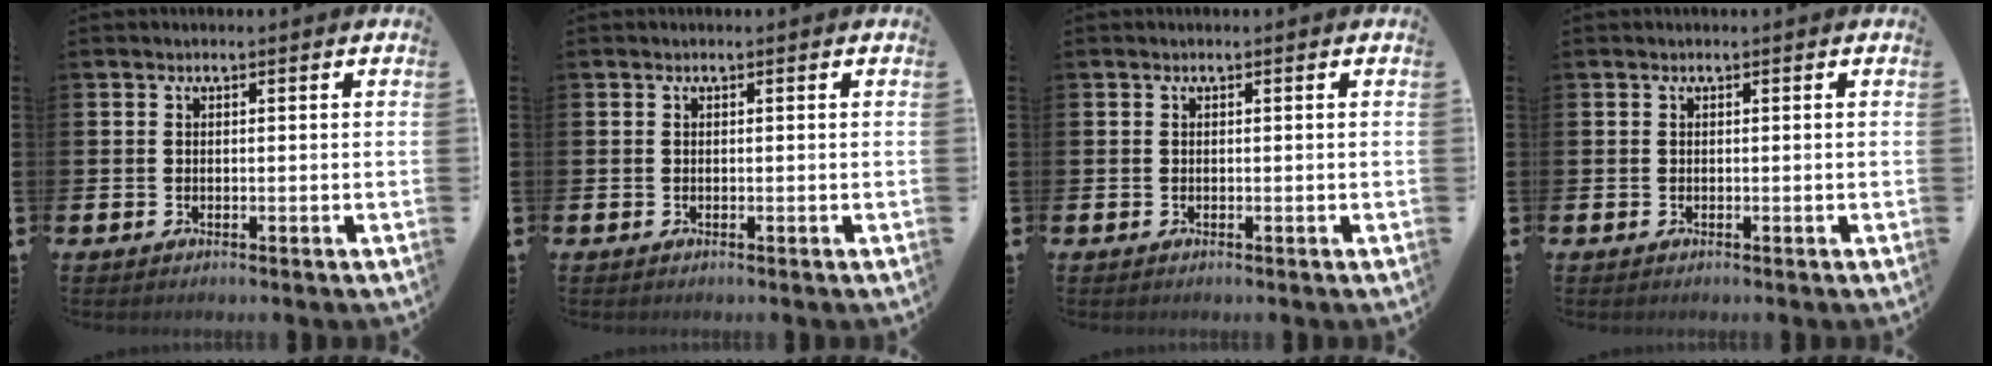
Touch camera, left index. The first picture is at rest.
{"total": 0.0}
{"total": 0.0}
{"total": 0.0}